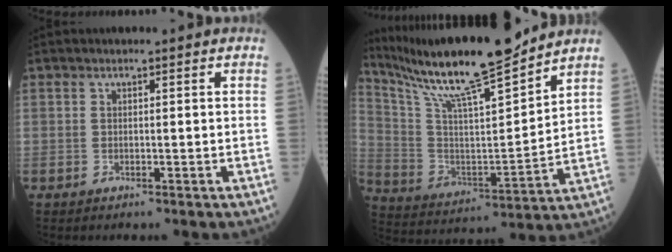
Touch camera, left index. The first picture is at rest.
{"total": 19.8, "force": [16.8, 0.6, 10.4], "torque": [-0.195, 0.000, 0.297]}